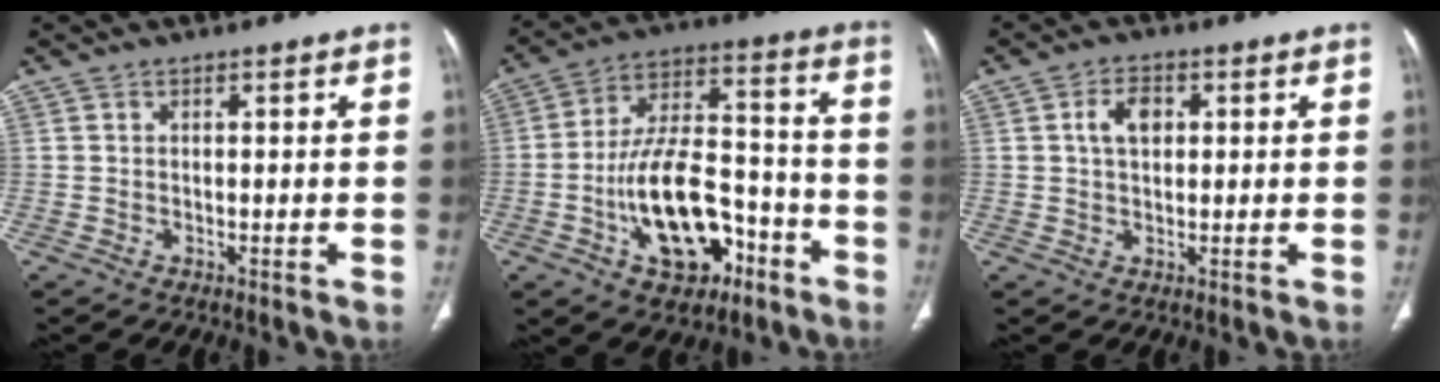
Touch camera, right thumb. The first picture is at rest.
{"total": 18.3, "force": [-7.6, 10.1, 13.2], "torque": [-0.199, 0.060, -0.118]}
{"total": 3.7, "force": [1.1, 2.4, 2.7], "torque": [-0.044, 0.002, 0.020]}